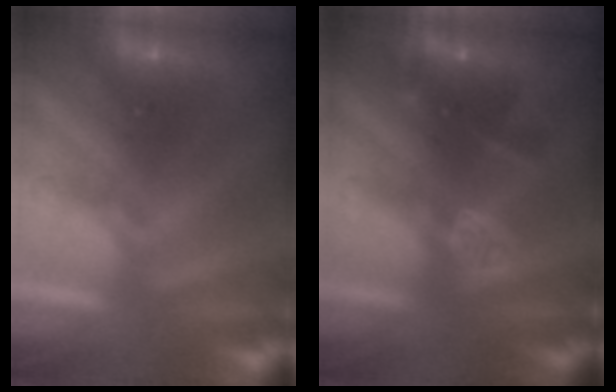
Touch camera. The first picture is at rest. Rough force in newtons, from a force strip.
{"total": 3.3}